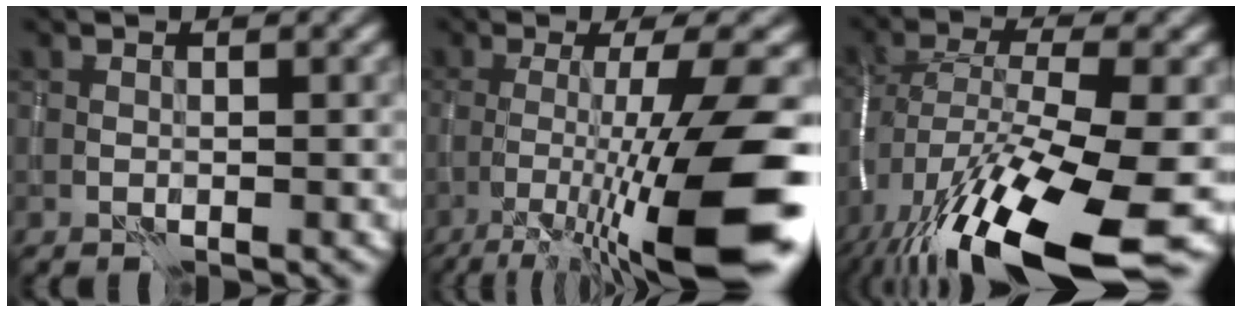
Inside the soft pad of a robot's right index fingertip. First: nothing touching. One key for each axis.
{"total": 13.1, "fx": -4.0, "fy": 2.1, "fz": 12.3, "tx": -0.175, "ty": -0.002, "tz": -0.058}
{"total": 17.7, "fx": -9.1, "fy": 5.1, "fz": 14.3, "tx": -0.285, "ty": -0.029, "tz": -0.151}